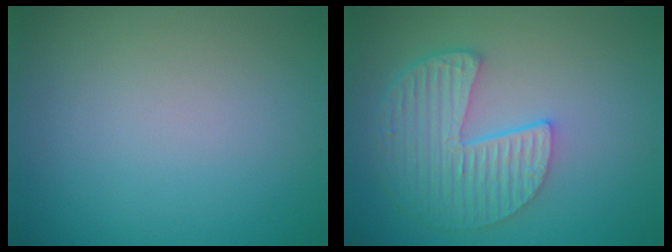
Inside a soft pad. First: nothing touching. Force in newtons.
{"total": 5.7, "press": 4.4, "slide": 3.7}